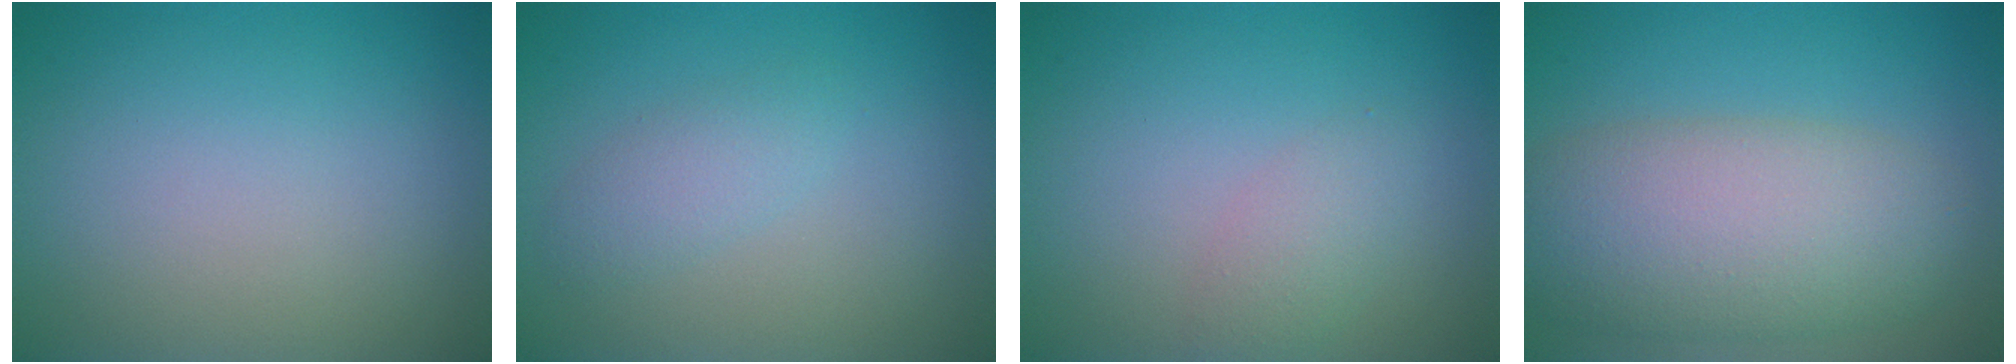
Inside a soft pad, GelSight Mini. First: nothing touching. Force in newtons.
{"total": 1.8, "press": 1.8, "slide": 0.0}
{"total": 1.8, "press": 1.8, "slide": 0.0}
{"total": 8.4, "press": 8.4, "slide": 0.4}